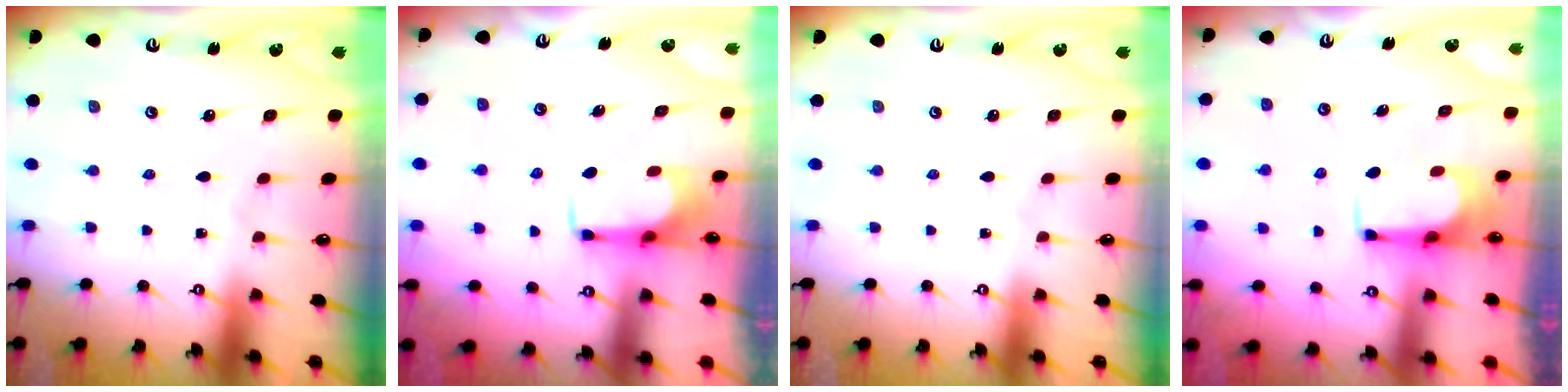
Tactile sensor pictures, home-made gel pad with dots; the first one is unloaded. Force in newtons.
{"total": 1.3, "press": 1.2, "slide": 0.4}
{"total": 0.0}
{"total": 1.5, "press": 1.5, "slide": 0.2}